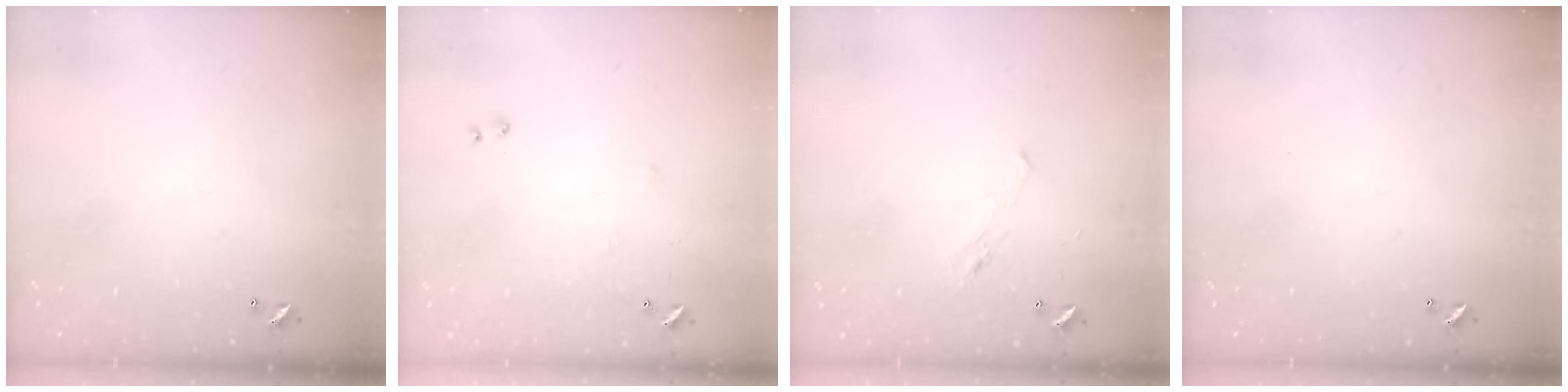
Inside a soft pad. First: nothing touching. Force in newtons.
{"total": 7.7, "press": 7.7, "slide": 0.8}
{"total": 1.2, "press": 0.8, "slide": 0.9}
{"total": 0.0}